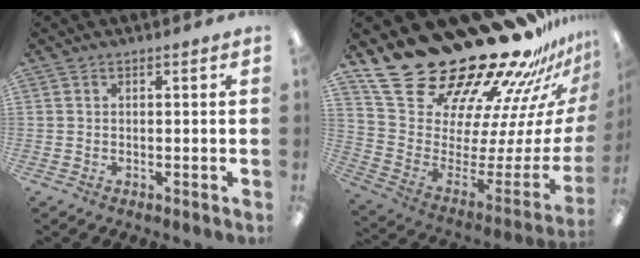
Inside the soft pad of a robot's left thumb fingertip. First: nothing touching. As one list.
[{"total": 29.5, "force": [24.6, 9.4, 13.4], "torque": [-0.201, -0.212, 0.455]}]